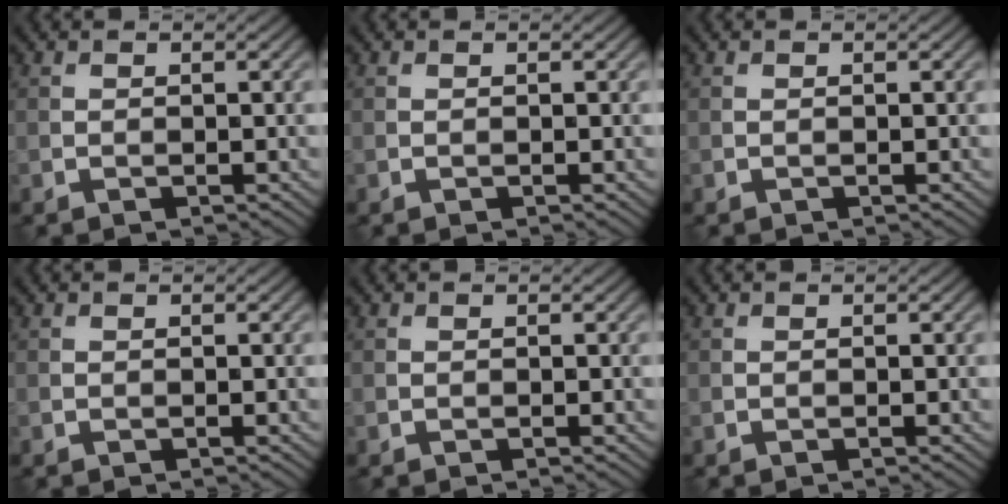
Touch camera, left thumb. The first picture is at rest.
{"total": 0.0}
{"total": 0.0}
{"total": 0.0}
{"total": 0.0}
{"total": 0.0}